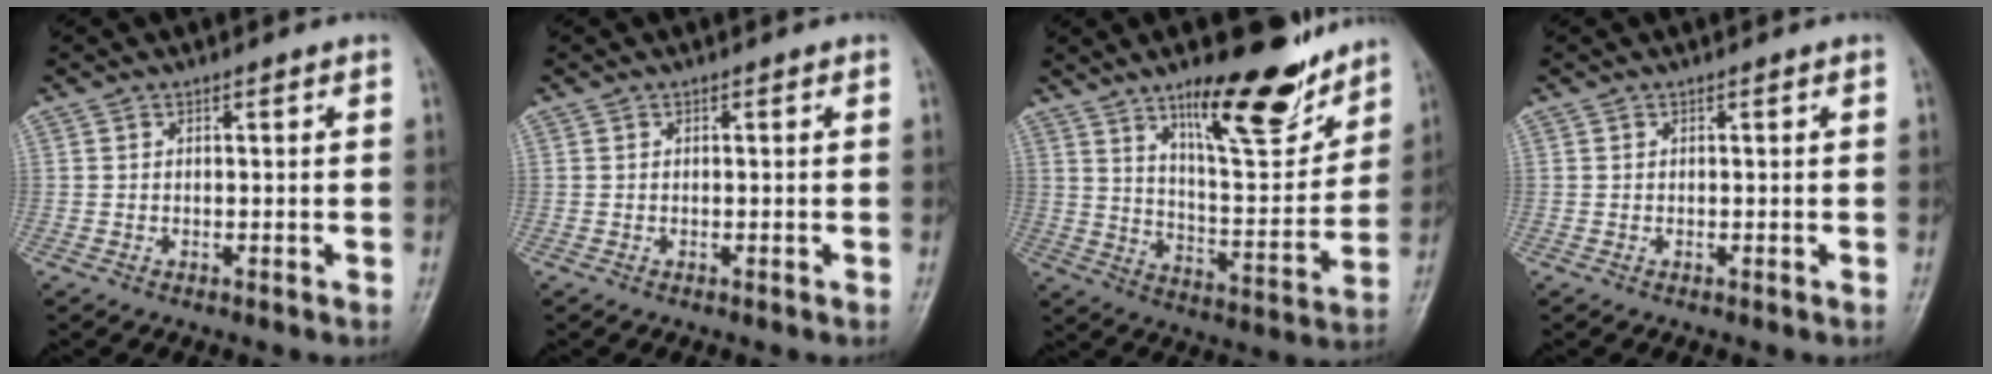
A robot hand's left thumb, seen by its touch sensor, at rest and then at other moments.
{"total": 0.0}
{"total": 18.3, "force": [12.5, 5.3, 12.3], "torque": [-0.148, -0.083, 0.205]}
{"total": 0.0}